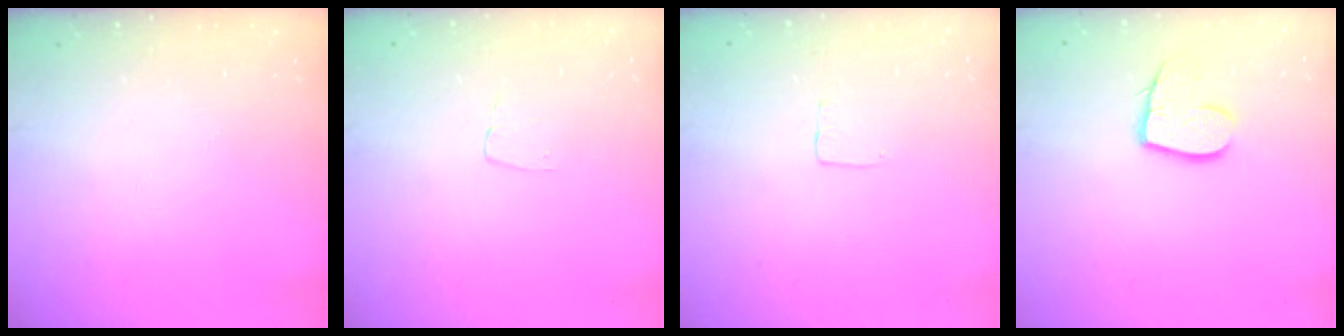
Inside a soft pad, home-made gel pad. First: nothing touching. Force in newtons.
{"total": 3.4, "press": 3.4, "slide": 0.2}
{"total": 2.7, "press": 2.7, "slide": 0.1}
{"total": 10.7, "press": 10.6, "slide": 0.8}